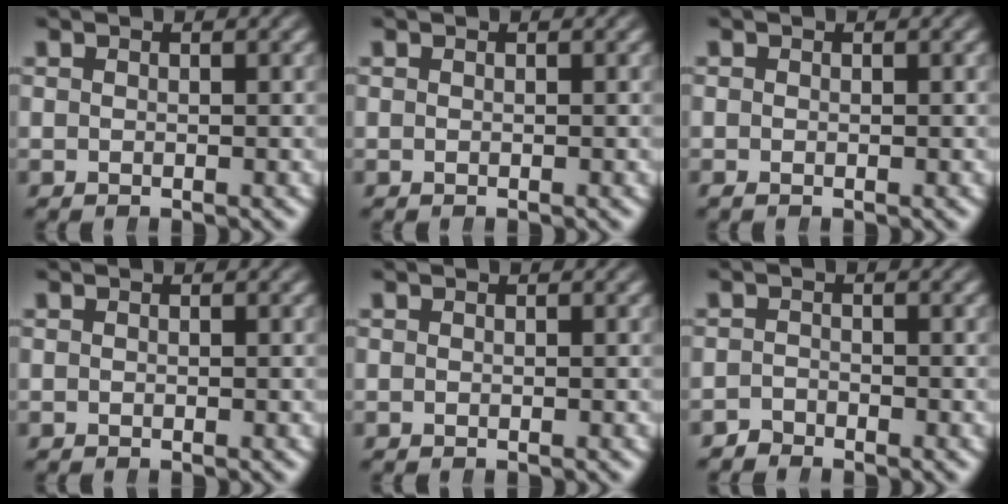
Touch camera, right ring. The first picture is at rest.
{"total": 0.0}
{"total": 0.7, "force": [-0.5, 0.4, 0.3], "torque": [-0.010, -0.006, -0.006]}
{"total": 0.0}
{"total": 0.0}
{"total": 1.8, "force": [-1.7, 0.3, -0.5], "torque": [0.005, -0.011, -0.026]}